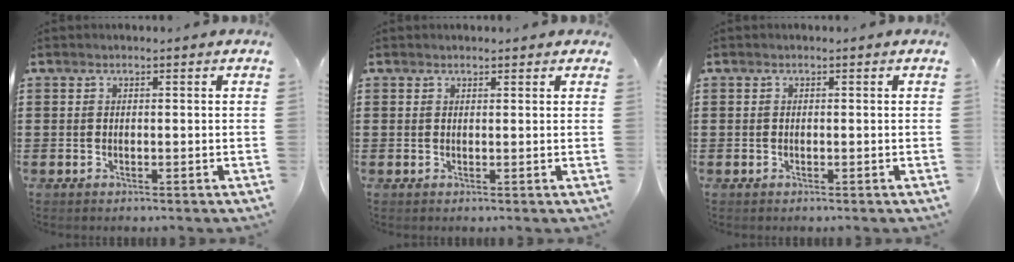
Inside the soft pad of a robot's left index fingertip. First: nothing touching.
{"total": 1.0, "force": [0.8, 0.5, 0.2], "torque": [-0.005, 0.005, 0.016]}
{"total": 0.0}